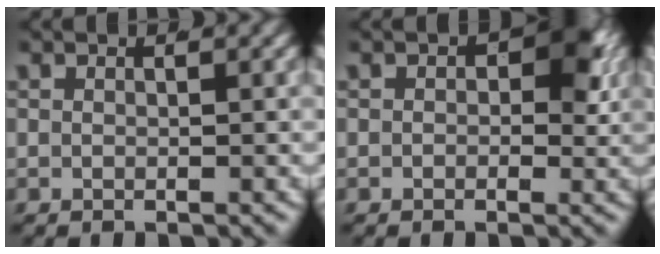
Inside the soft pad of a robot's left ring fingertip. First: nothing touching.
{"total": 2.7, "force": [0.3, 1.3, 2.4], "torque": [-0.022, -0.005, 0.005]}